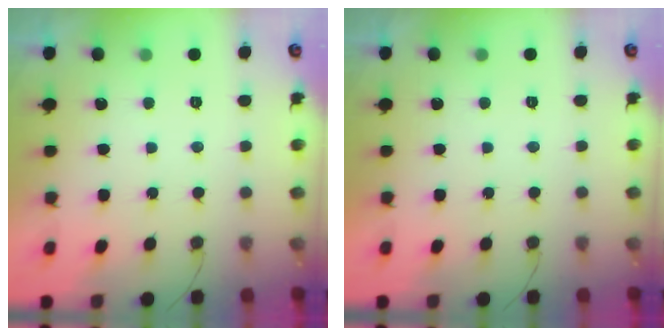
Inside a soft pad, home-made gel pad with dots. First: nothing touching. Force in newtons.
{"total": 1.7, "press": 1.7, "slide": 0.1}